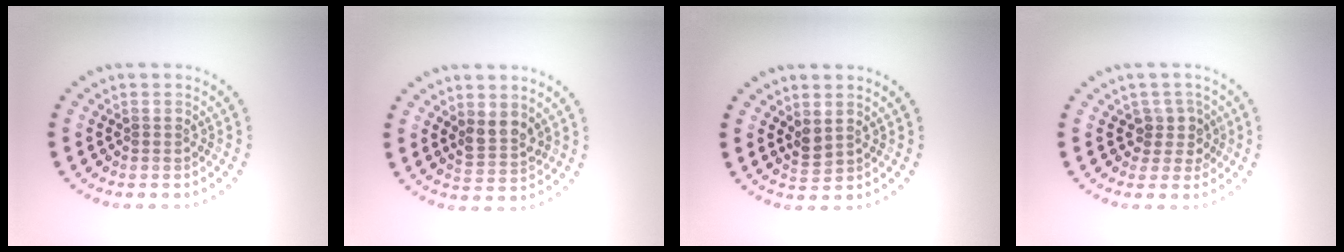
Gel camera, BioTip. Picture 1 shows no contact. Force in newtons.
{"total": 2.4, "press": 2.2, "slide": 1.0}
{"total": 1.3, "press": 1.1, "slide": 0.6}
{"total": 2.3, "press": 1.8, "slide": 1.3}